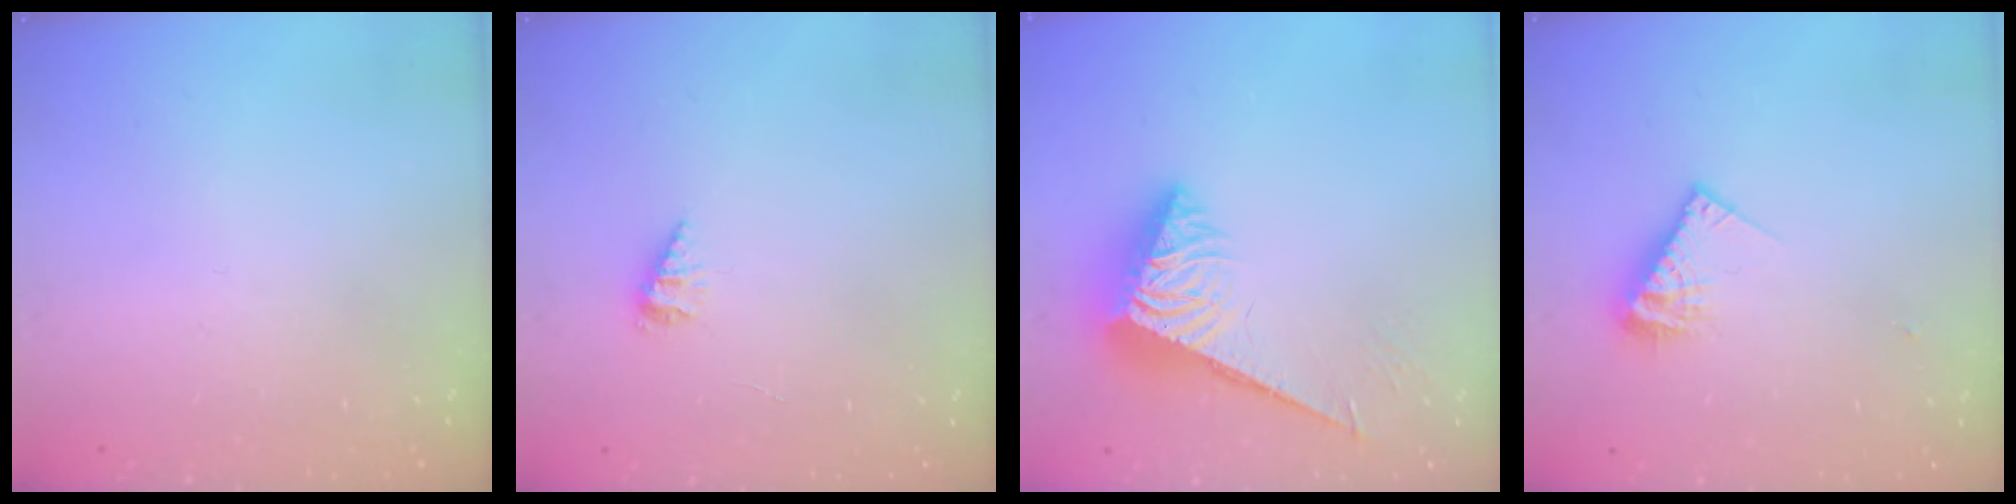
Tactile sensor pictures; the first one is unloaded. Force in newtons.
{"total": 3.6, "press": 3.5, "slide": 0.5}
{"total": 7.3, "press": 7.2, "slide": 0.6}
{"total": 9.1, "press": 9.0, "slide": 0.9}